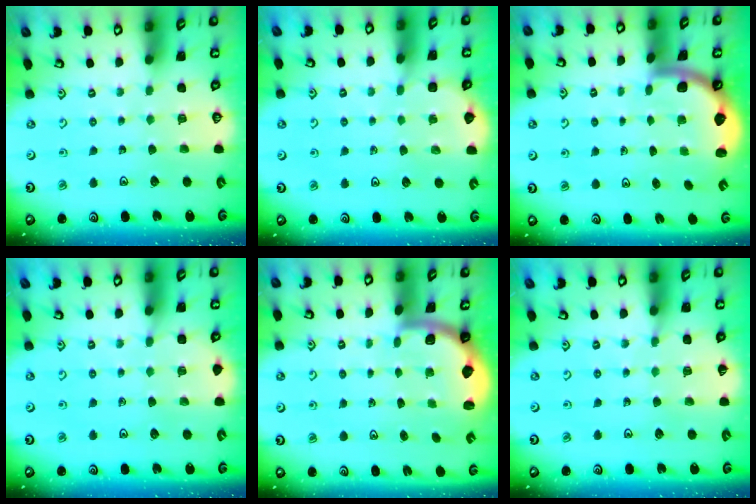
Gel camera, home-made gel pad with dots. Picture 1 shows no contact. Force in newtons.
{"total": 2.3, "press": 2.3, "slide": 0.2}
{"total": 2.0, "press": 2.0, "slide": 0.3}
{"total": 5.7, "press": 5.6, "slide": 0.8}
{"total": 2.0, "press": 2.0, "slide": 0.5}
{"total": 6.1, "press": 6.1, "slide": 0.8}